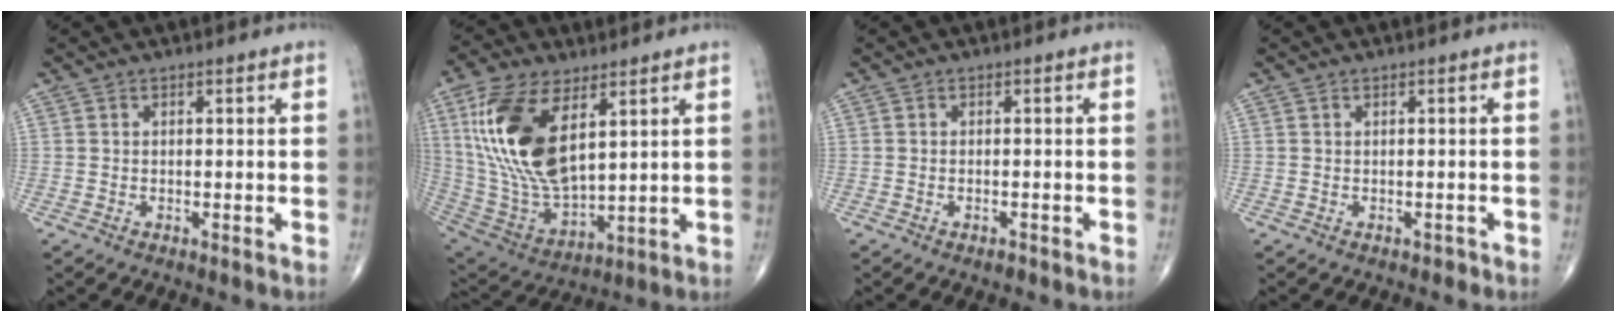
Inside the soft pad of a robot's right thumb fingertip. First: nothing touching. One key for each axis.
{"total": 20.5, "fx": 7.0, "fy": 9.9, "fz": 16.6, "tx": -0.327, "ty": -0.030, "tz": 0.142}
{"total": 1.1, "fx": -0.8, "fy": 0.4, "fz": 0.6, "tx": -0.013, "ty": 0.003, "tz": -0.012}
{"total": 0.5, "fx": -0.2, "fy": 0.5, "fz": 0.2, "tx": 0.001, "ty": 0.002, "tz": -0.004}